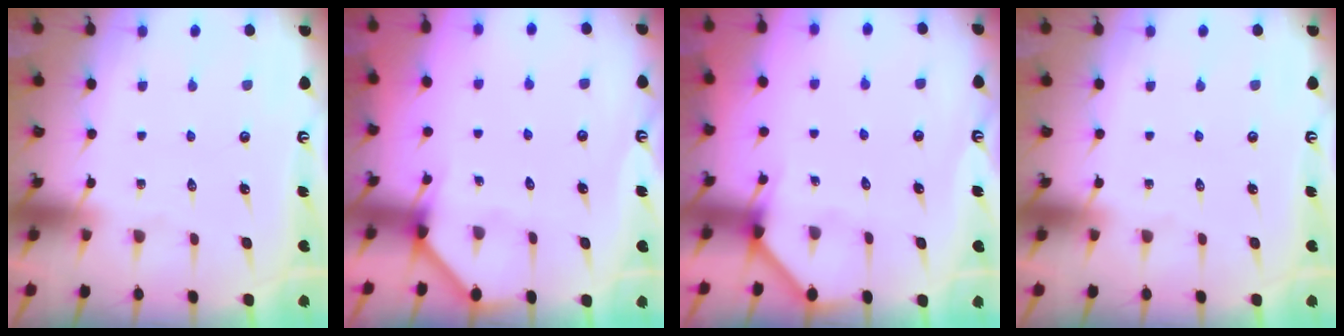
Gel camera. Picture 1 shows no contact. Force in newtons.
{"total": 2.9, "press": 2.9, "slide": 0.3}
{"total": 2.9, "press": 2.9, "slide": 0.3}
{"total": 0.0}